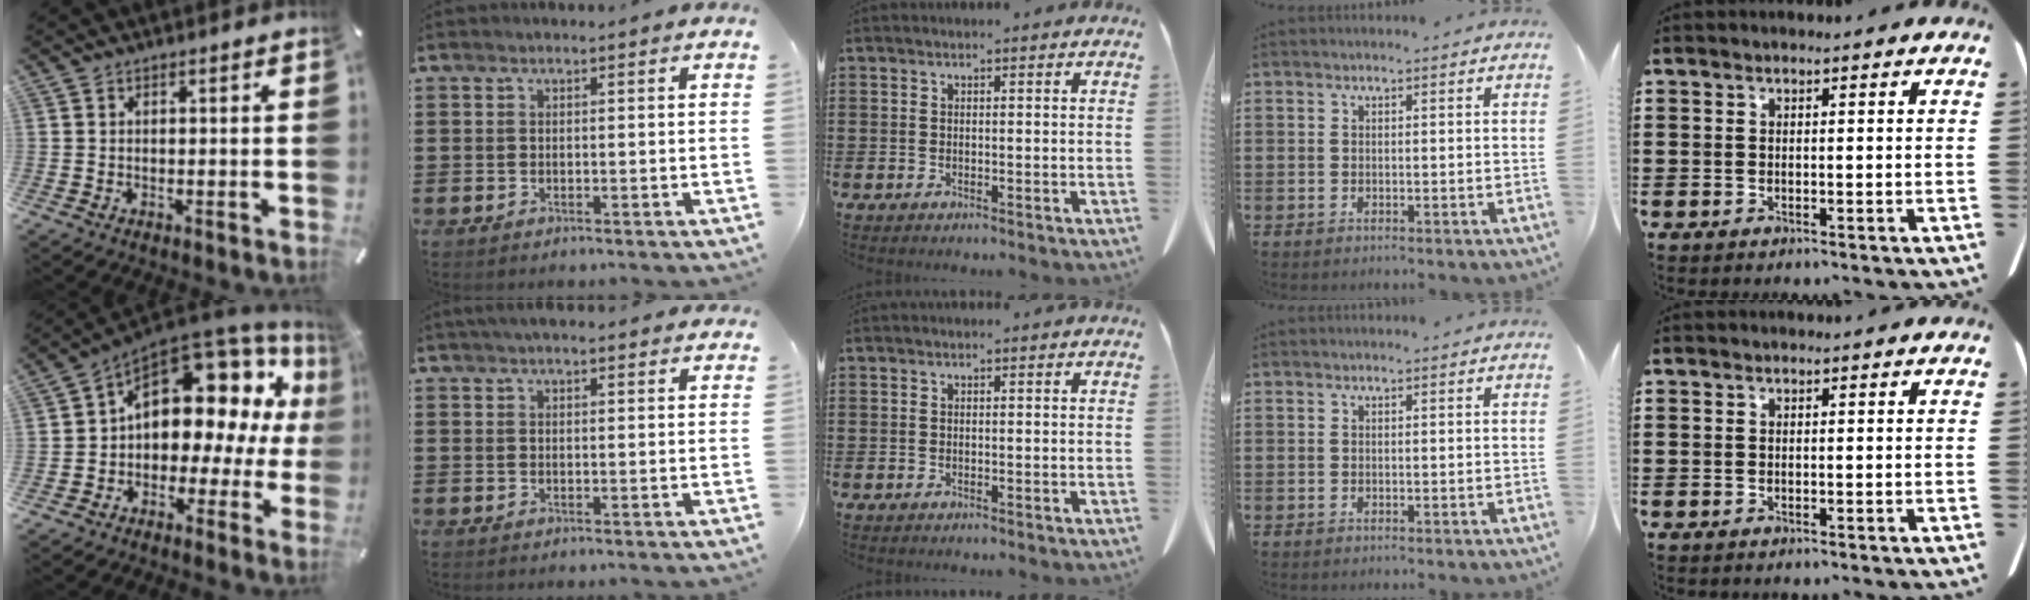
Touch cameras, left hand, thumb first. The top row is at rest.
{"thumb": {"total": 16.6, "force": [5.8, 10.6, 11.4], "torque": [-0.160, -0.051, 0.093]}, "index": {"total": 3.0, "force": [2.5, 0.6, 1.5], "torque": [-0.034, 0.004, 0.047]}}